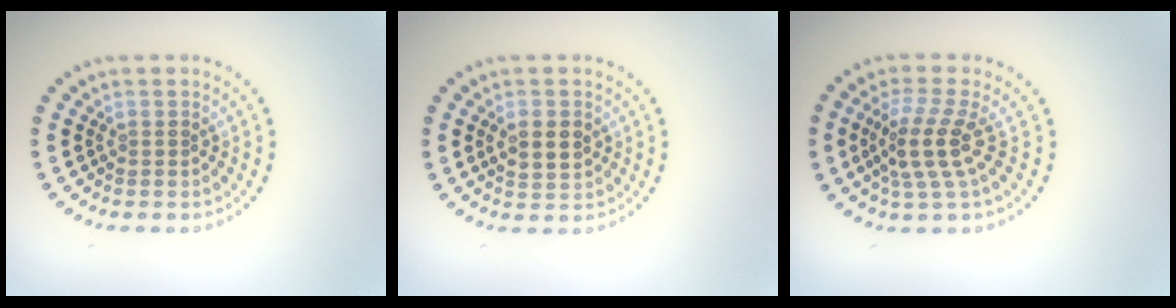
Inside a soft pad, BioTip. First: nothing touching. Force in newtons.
{"total": 3.3, "press": 3.3, "slide": 0.2}
{"total": 3.7, "press": 2.9, "slide": 2.2}